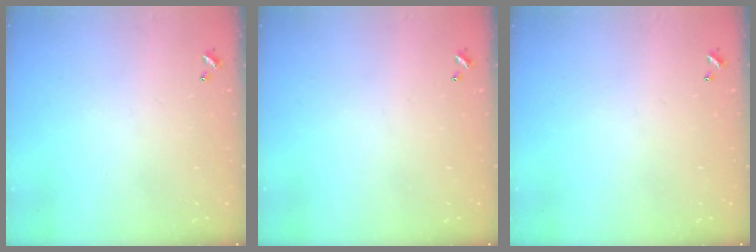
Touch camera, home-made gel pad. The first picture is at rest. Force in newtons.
{"total": 0.0}
{"total": 0.0}